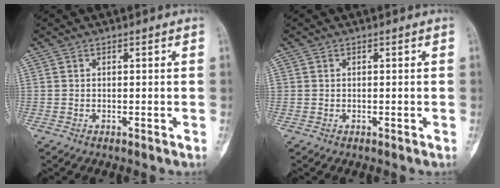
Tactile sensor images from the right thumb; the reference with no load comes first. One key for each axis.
{"total": 0.0}